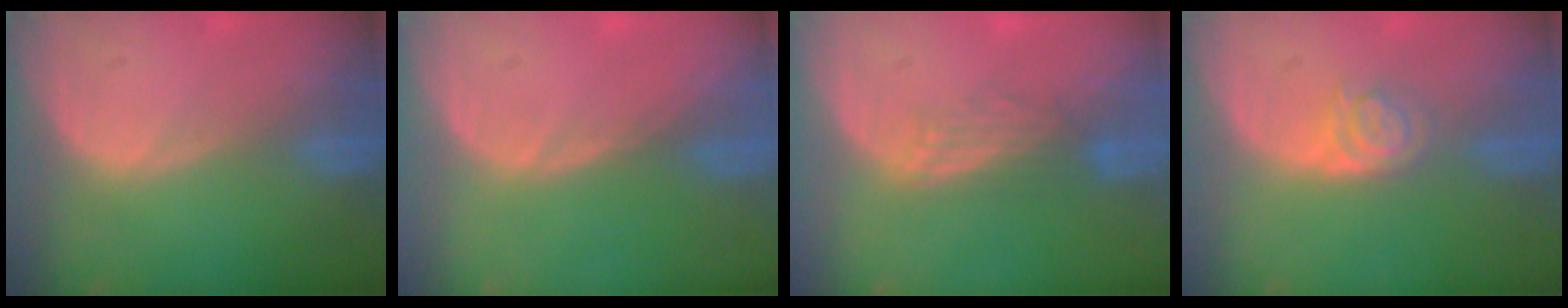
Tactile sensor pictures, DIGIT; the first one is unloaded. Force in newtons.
{"total": 0.6, "press": 0.4, "slide": 0.4}
{"total": 2.8, "press": 2.7, "slide": 0.6}
{"total": 4.1, "press": 3.6, "slide": 1.9}